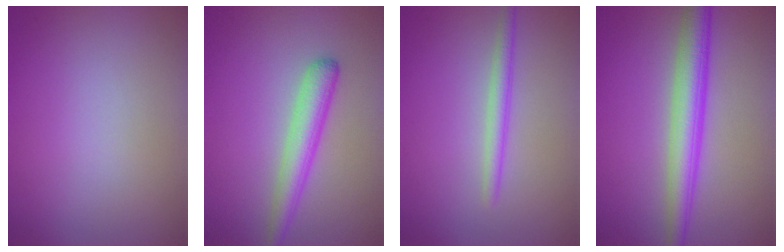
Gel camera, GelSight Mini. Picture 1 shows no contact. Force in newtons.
{"total": 3.4, "press": 3.4, "slide": 0.1}
{"total": 1.9, "press": 1.9, "slide": 0.1}
{"total": 4.9, "press": 4.9, "slide": 0.0}